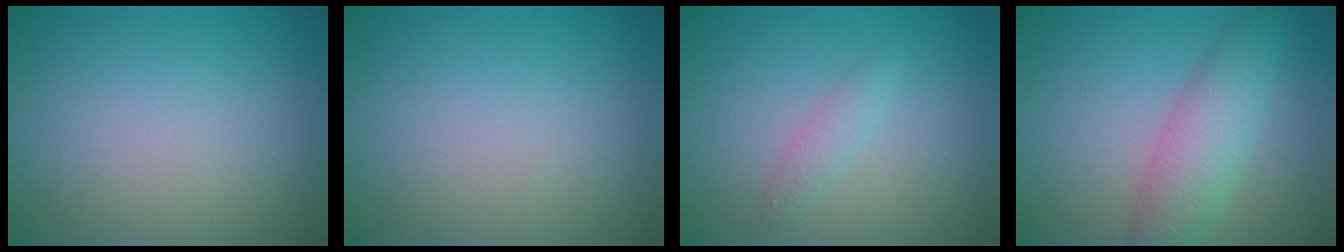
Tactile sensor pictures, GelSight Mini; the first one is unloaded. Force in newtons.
{"total": 0.0}
{"total": 1.4, "press": 1.4, "slide": 0.0}
{"total": 4.6, "press": 4.6, "slide": 0.1}